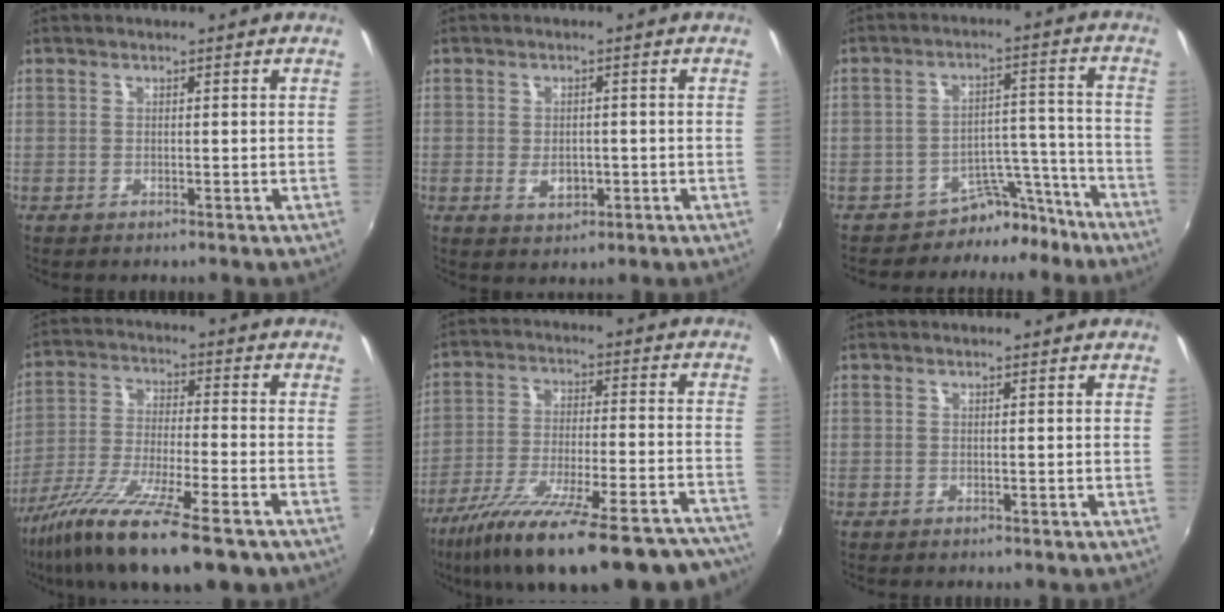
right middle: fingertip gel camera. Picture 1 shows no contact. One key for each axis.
{"total": 3.6, "fx": -0.9, "fy": 2.5, "fz": 2.4, "tx": -0.044, "ty": -0.005, "tz": -0.012}
{"total": 8.0, "fx": -6.9, "fy": 4.1, "fz": 0.8, "tx": 0.002, "ty": 0.042, "tz": -0.095}
{"total": 18.0, "fx": -12.4, "fy": 2.9, "fz": 12.7, "tx": -0.248, "ty": -0.055, "tz": -0.224}
{"total": 29.9, "fx": -24.6, "fy": 6.6, "fz": 15.7, "tx": -0.261, "ty": -0.058, "tz": -0.349}
{"total": 0.0}